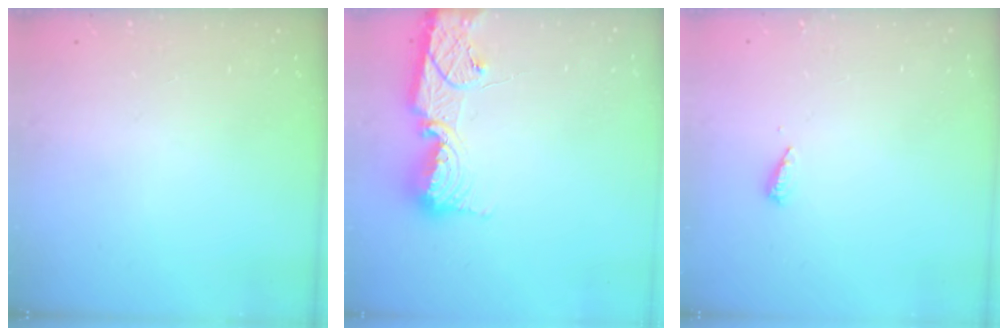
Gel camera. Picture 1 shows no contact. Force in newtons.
{"total": 14.0, "press": 14.0, "slide": 1.1}
{"total": 3.6, "press": 3.6, "slide": 0.3}